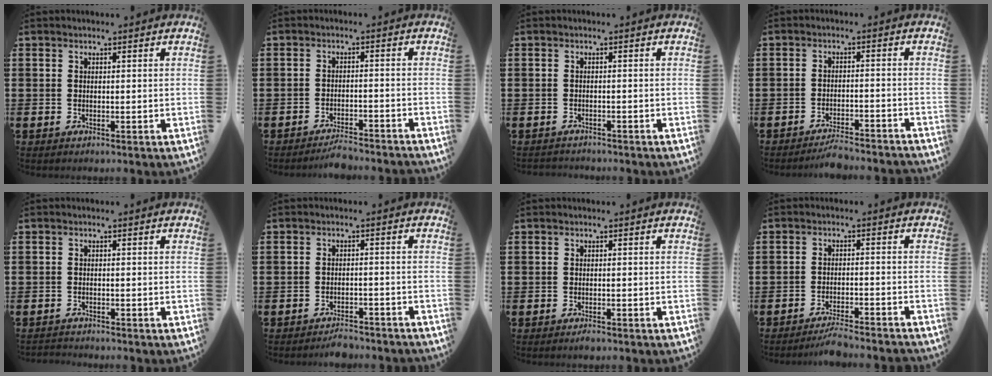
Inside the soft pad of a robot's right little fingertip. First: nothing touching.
{"total": 2.6, "force": [-2.6, 0.0, 0.5], "torque": [-0.012, 0.007, -0.053]}
{"total": 0.9, "force": [-0.9, 0.1, -0.1], "torque": [0.000, 0.001, -0.018]}
{"total": 3.0, "force": [-2.9, 0.0, 0.6], "torque": [-0.013, 0.006, -0.060]}
{"total": 0.9, "force": [-0.8, 0.0, -0.1], "torque": [-0.001, 0.000, -0.018]}
{"total": 2.1, "force": [-2.1, 0.2, 0.2], "torque": [-0.009, 0.005, -0.045]}
{"total": 0.6, "force": [-0.5, 0.1, 0.3], "torque": [0.000, -0.006, -0.012]}
{"total": 3.0, "force": [-2.9, -0.1, 0.9], "torque": [-0.016, 0.005, -0.058]}